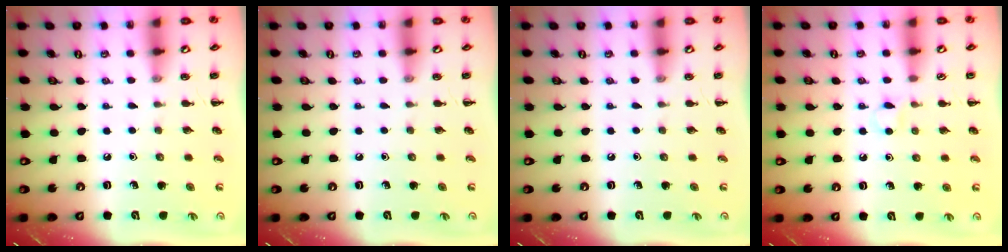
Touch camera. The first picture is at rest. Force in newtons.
{"total": 0.0}
{"total": 0.0}
{"total": 3.2, "press": 3.0, "slide": 1.1}